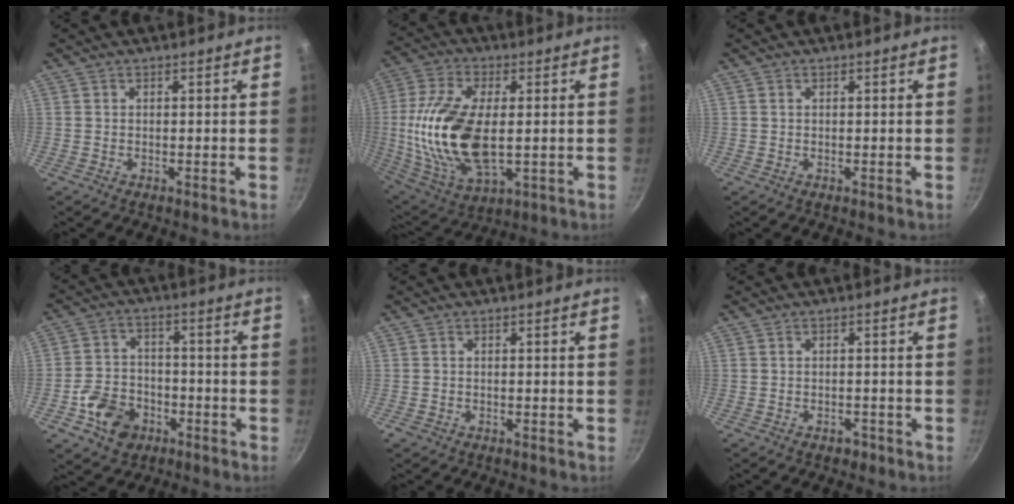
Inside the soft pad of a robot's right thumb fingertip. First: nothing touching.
{"total": 20.3, "force": [0.2, 10.3, 17.5], "torque": [-0.351, -0.001, 0.007]}
{"total": 0.0}
{"total": 9.8, "force": [-4.4, 7.5, 4.6], "torque": [-0.064, 0.038, -0.078]}
{"total": 0.8, "force": [-0.6, 0.6, 0.2], "torque": [-0.007, 0.002, -0.007]}
{"total": 1.6, "force": [-1.1, 1.0, 0.6], "torque": [0.000, 0.016, -0.006]}